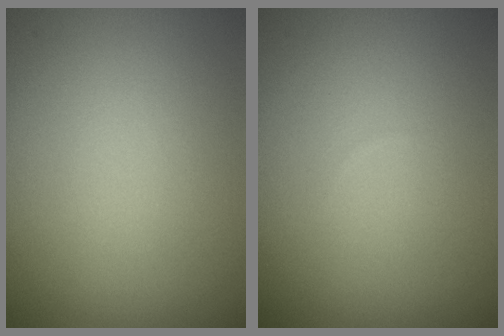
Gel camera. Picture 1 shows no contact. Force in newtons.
{"total": 0.0}